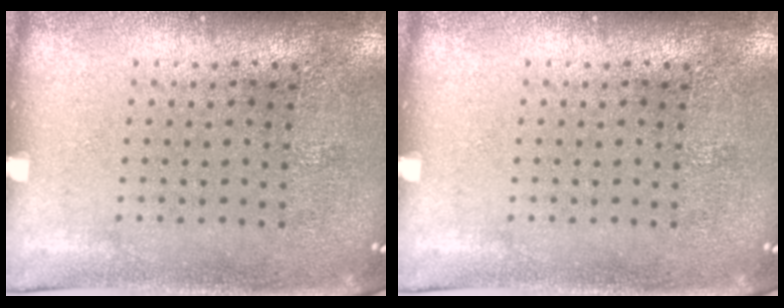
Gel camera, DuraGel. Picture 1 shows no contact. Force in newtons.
{"total": 0.0}